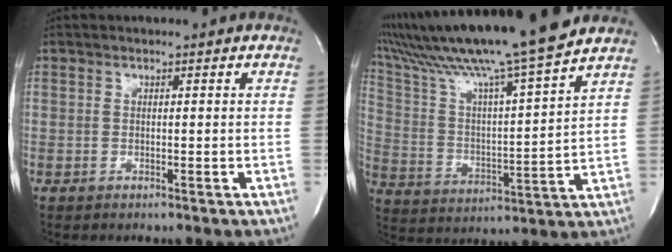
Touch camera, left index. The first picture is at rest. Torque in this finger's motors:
{"motor_torque": [1.09, -1.05, 1.05, 0.21]}